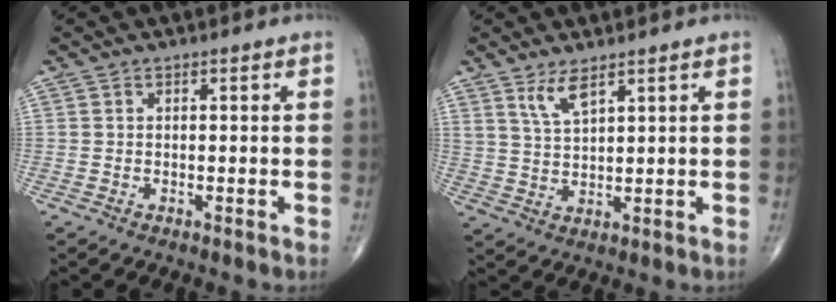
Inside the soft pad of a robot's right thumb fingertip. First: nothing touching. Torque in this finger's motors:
{"motor_torque": [0.01, 0.07, 0.44, 0.51, 0.03]}